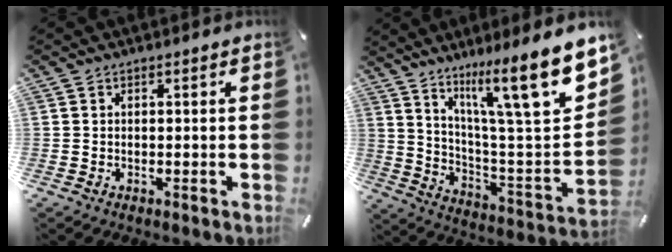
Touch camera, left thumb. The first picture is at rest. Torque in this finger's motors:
{"motor_torque": [3.20, 1.81, 1.38, -1.40, 0.56]}